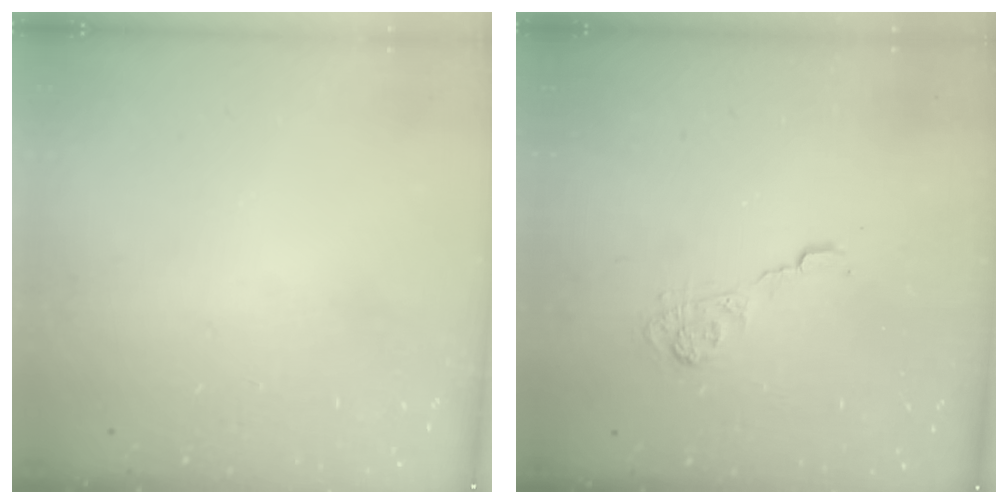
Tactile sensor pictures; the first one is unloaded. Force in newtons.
{"total": 5.8, "press": 5.7, "slide": 0.8}